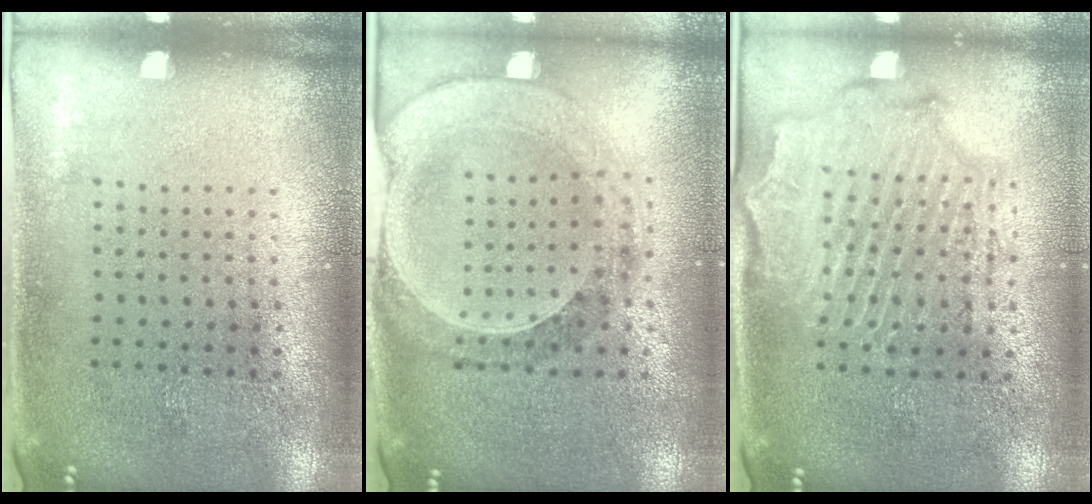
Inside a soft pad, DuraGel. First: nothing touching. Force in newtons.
{"total": 1.5, "press": 1.4, "slide": 0.3}
{"total": 2.1, "press": 2.0, "slide": 0.6}